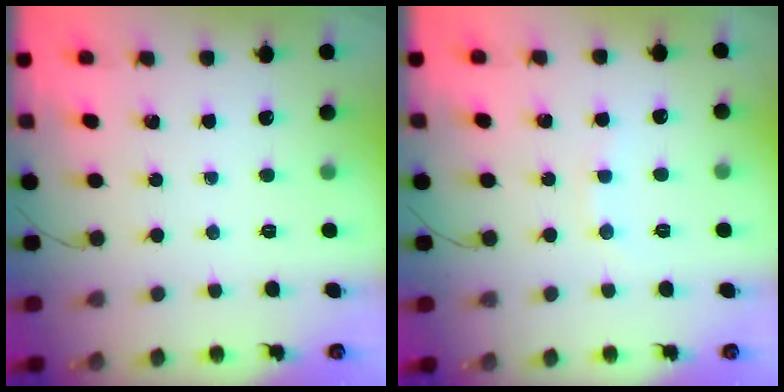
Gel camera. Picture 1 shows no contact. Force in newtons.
{"total": 5.0, "press": 4.8, "slide": 1.4}